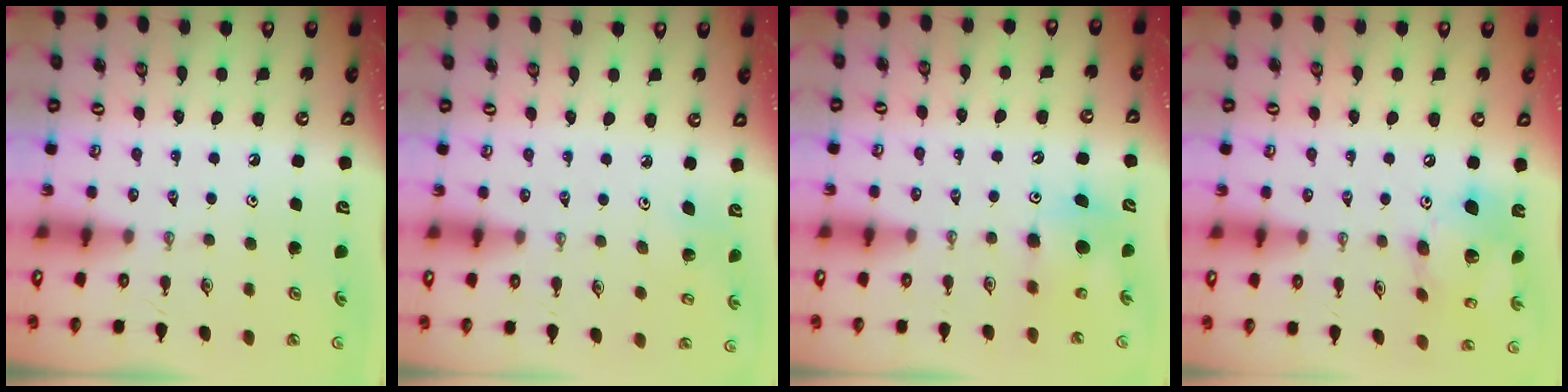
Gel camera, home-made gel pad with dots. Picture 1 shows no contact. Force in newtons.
{"total": 3.7, "press": 3.7, "slide": 0.4}
{"total": 7.9, "press": 7.9, "slide": 0.8}
{"total": 15.2, "press": 15.1, "slide": 1.9}